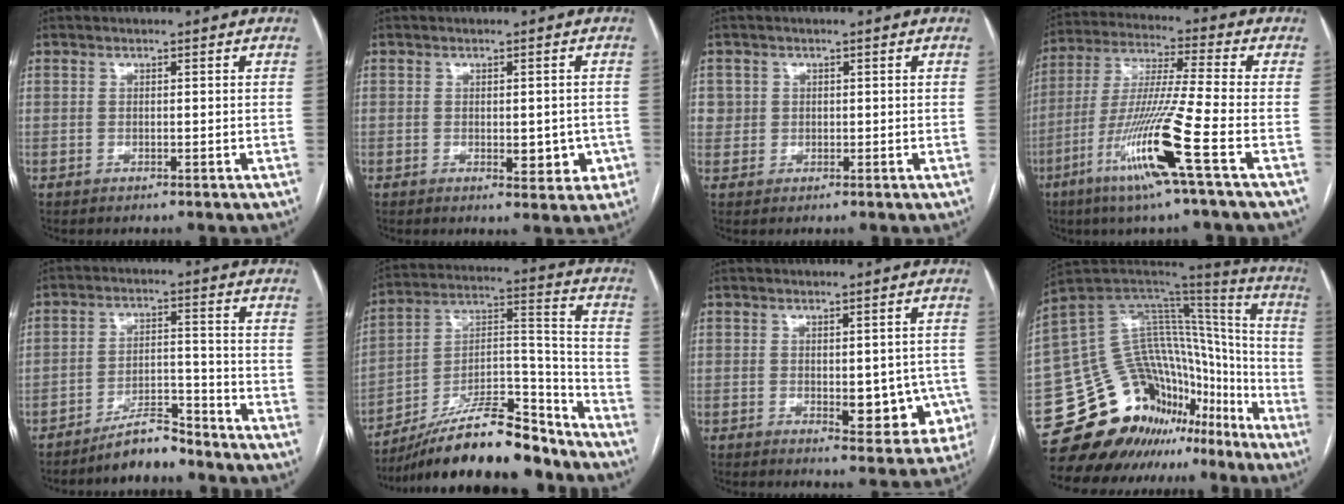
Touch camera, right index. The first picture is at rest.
{"total": 4.6, "force": [-1.1, 2.2, 3.8], "torque": [-0.039, 0.002, -0.007]}
{"total": 2.2, "force": [0.5, 2.2, -0.1], "torque": [0.018, 0.005, 0.005]}
{"total": 14.9, "force": [-6.5, -1.6, 13.3], "torque": [-0.270, -0.023, -0.128]}
{"total": 5.9, "force": [-5.4, 1.3, 2.0], "torque": [-0.029, 0.005, -0.098]}
{"total": 21.9, "force": [-18.6, 4.6, 10.6], "torque": [-0.168, 0.024, -0.312]}
{"total": 8.4, "force": [-1.8, 4.0, 7.2], "torque": [-0.070, 0.007, -0.014]}
{"total": 23.1, "force": [-17.1, 13.0, 8.4], "torque": [-0.143, 0.088, -0.265]}